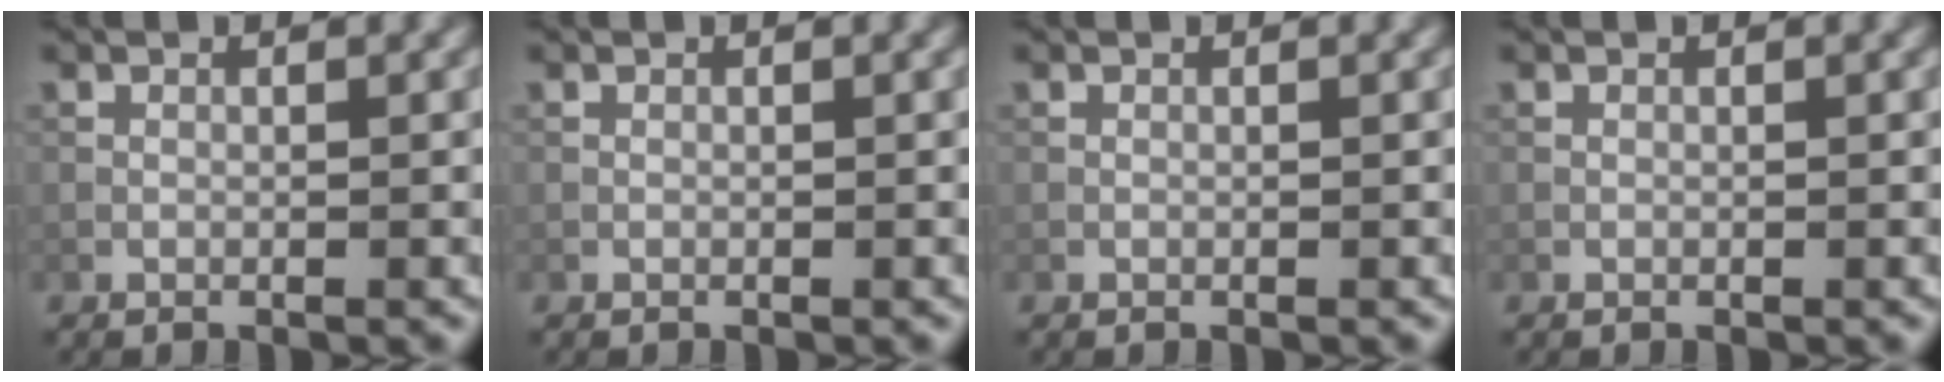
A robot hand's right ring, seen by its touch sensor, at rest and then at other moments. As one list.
[{"total": 0.0}, {"total": 0.0}, {"total": 0.0}]